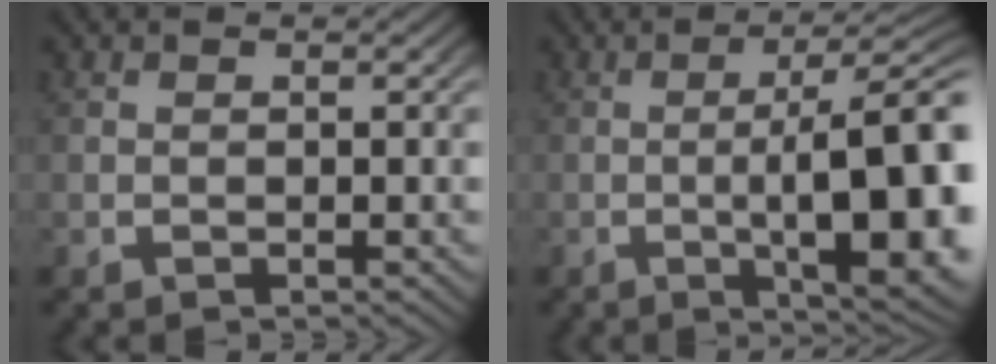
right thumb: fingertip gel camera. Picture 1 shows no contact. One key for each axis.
{"total": 12.1, "fx": -1.6, "fy": 4.5, "fz": 11.1, "tx": -0.168, "ty": -0.027, "tz": -0.006}